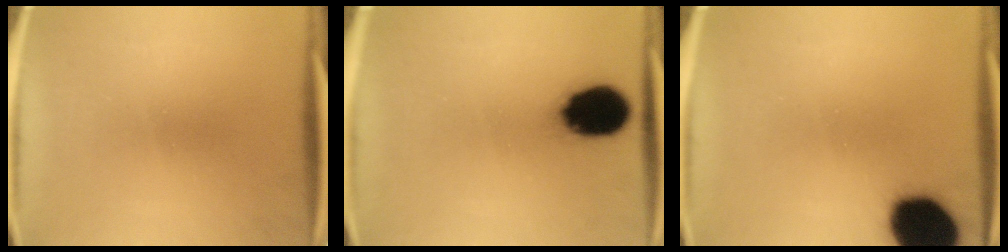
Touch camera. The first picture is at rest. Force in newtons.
{"total": 15.4}
{"total": 19.0}